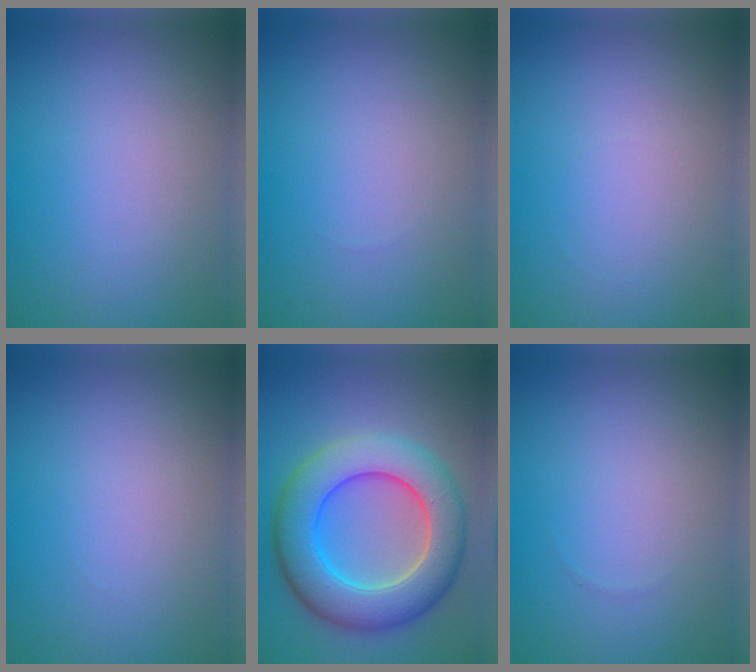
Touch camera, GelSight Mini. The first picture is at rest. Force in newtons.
{"total": 0.0}
{"total": 0.0}
{"total": 0.0}
{"total": 9.4, "press": 9.4, "slide": 0.1}
{"total": 0.0}